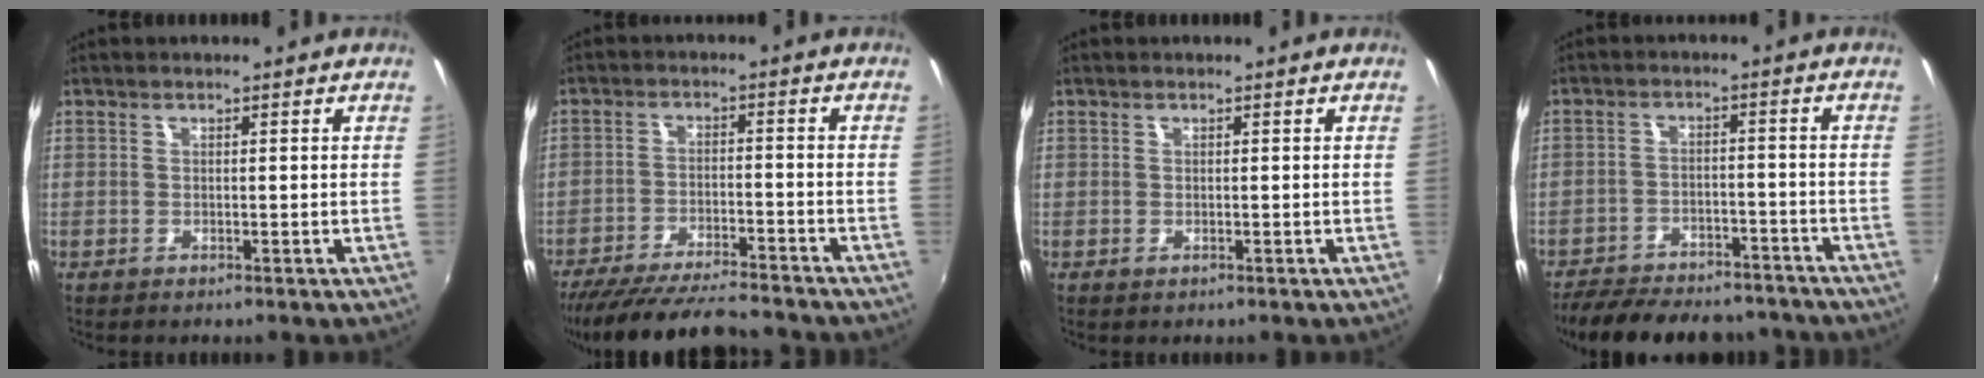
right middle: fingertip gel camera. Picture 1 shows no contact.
{"total": 17.0, "force": [-15.1, 2.6, 7.2], "torque": [-0.149, -0.020, -0.237]}
{"total": 0.0}
{"total": 20.5, "force": [-17.4, 6.8, 8.4], "torque": [-0.177, -0.005, -0.232]}